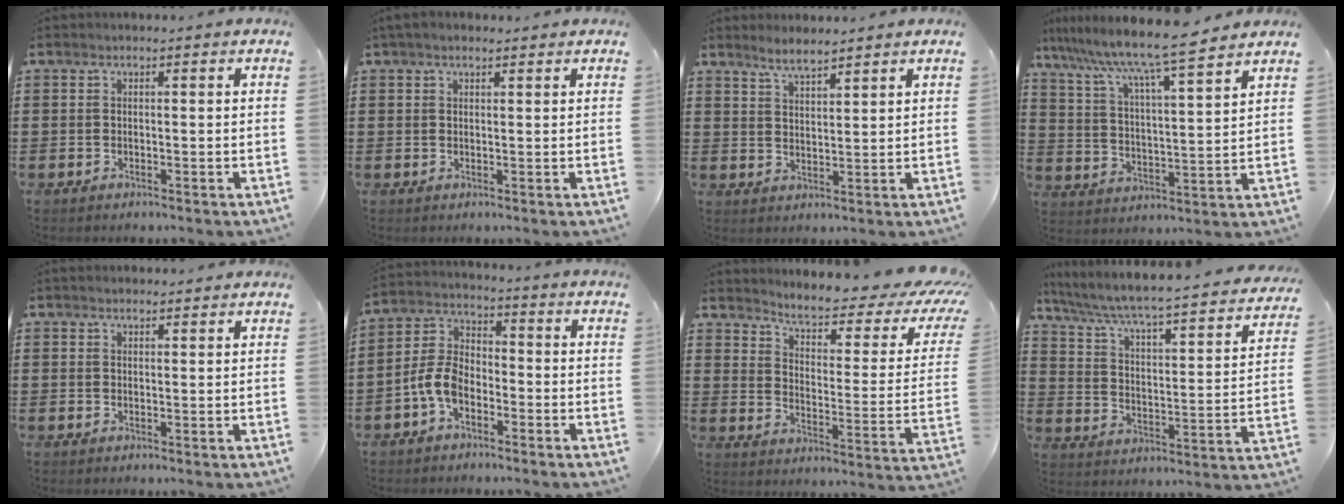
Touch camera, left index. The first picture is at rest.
{"total": 1.5, "force": [1.2, 0.6, 0.8], "torque": [-0.018, 0.005, 0.021]}
{"total": 3.5, "force": [3.2, 0.6, 1.1], "torque": [-0.032, 0.000, 0.059]}
{"total": 7.9, "force": [7.0, -0.5, 3.6], "torque": [-0.099, -0.047, 0.113]}
{"total": 1.3, "force": [1.3, 0.2, 0.0], "torque": [-0.003, 0.002, 0.026]}
{"total": 6.0, "force": [-3.2, 3.5, 3.8], "torque": [-0.103, 0.007, -0.069]}
{"total": 5.2, "force": [3.8, 1.2, 3.4], "torque": [-0.076, -0.032, 0.056]}
{"total": 4.3, "force": [3.7, 0.1, 2.3], "torque": [-0.066, -0.044, 0.049]}